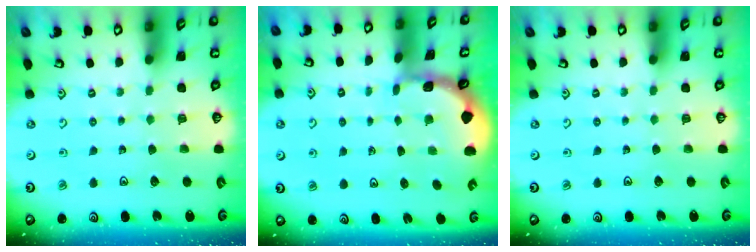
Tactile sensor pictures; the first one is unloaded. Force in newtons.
{"total": 1.3, "press": 1.2, "slide": 0.1}
{"total": 0.0}